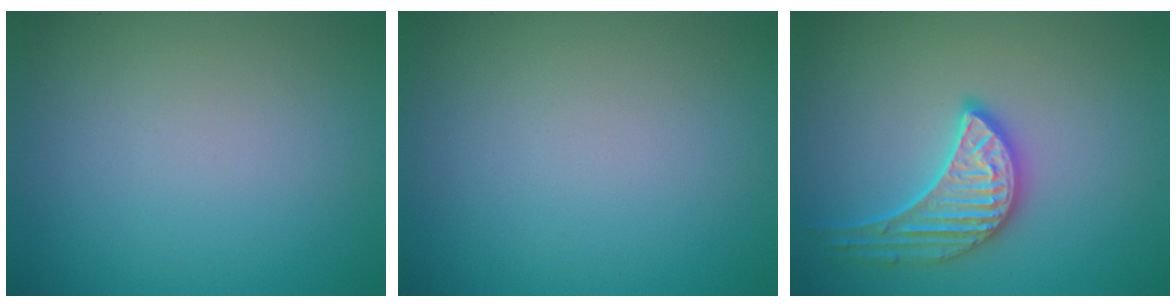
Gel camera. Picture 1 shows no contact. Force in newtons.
{"total": 0.0}
{"total": 3.4, "press": 3.3, "slide": 0.4}